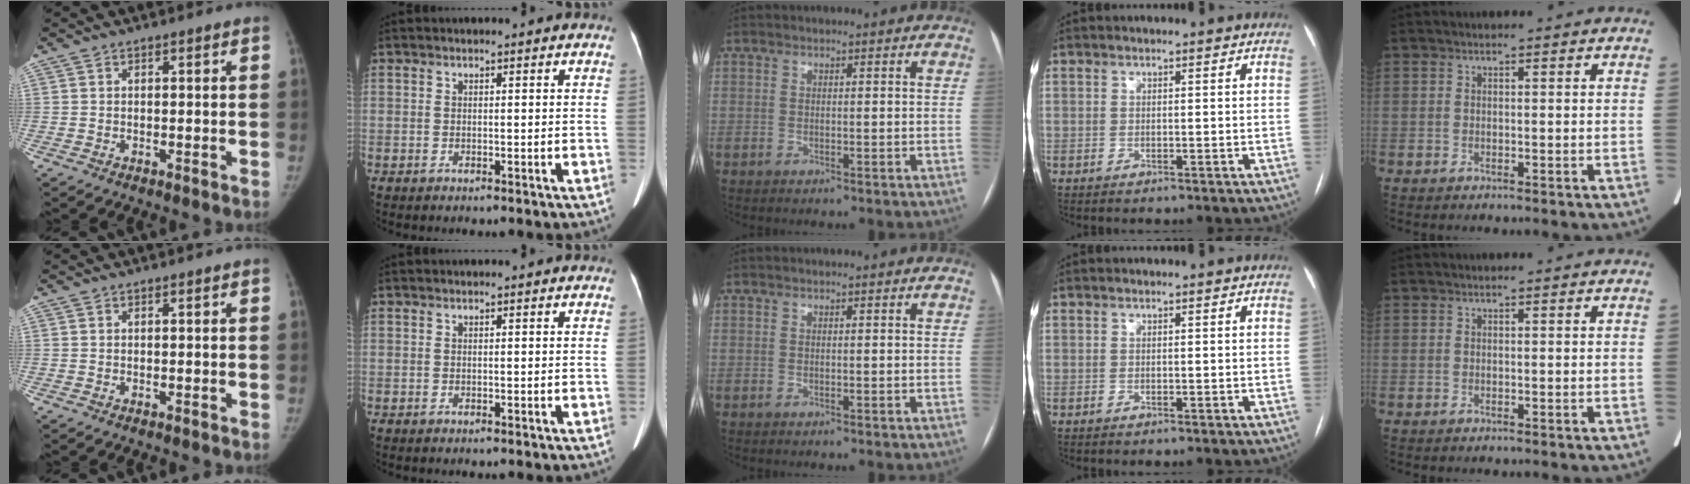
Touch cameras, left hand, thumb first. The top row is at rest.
{}